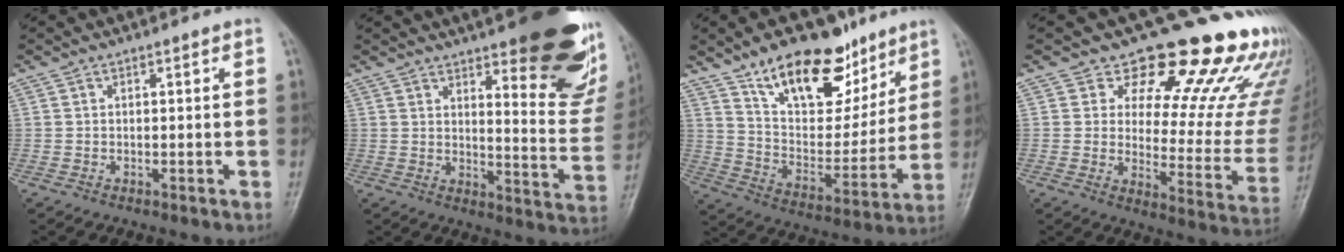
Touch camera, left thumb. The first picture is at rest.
{"total": 24.7, "force": [15.7, 7.1, 17.7], "torque": [-0.193, -0.091, 0.196]}
{"total": 21.1, "force": [13.7, 10.4, 12.3], "torque": [-0.135, -0.068, 0.233]}
{"total": 22.3, "force": [17.6, 8.6, 10.6], "torque": [-0.083, -0.123, 0.211]}